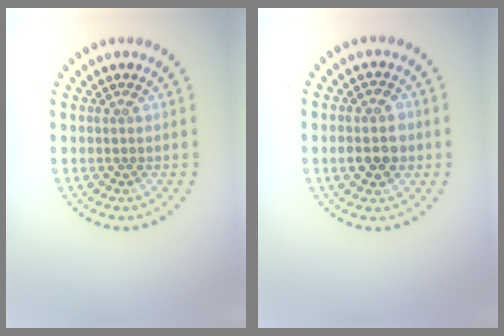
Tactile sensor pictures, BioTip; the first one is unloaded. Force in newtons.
{"total": 3.0, "press": 3.0, "slide": 0.2}